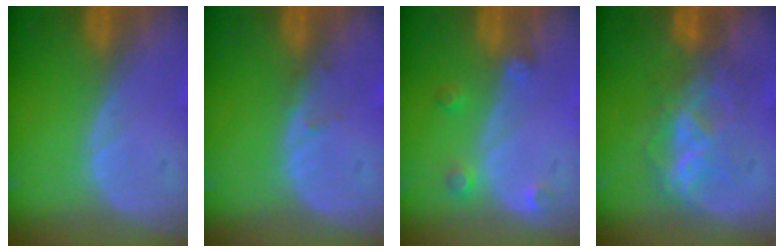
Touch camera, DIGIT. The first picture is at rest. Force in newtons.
{"total": 0.9, "press": 0.6, "slide": 0.6}
{"total": 2.7, "press": 2.6, "slide": 0.5}
{"total": 5.9, "press": 5.8, "slide": 1.1}